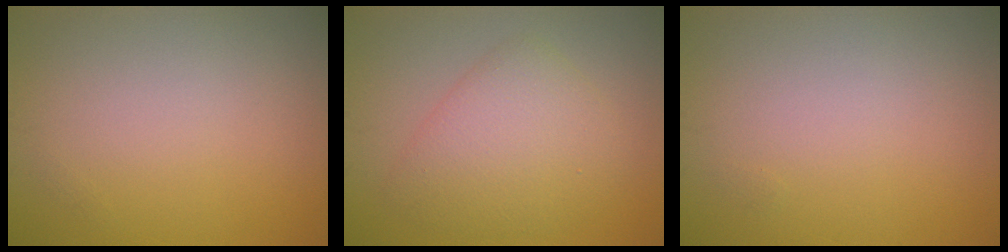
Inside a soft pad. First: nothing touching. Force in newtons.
{"total": 4.9, "press": 4.9, "slide": 0.3}
{"total": 0.0}